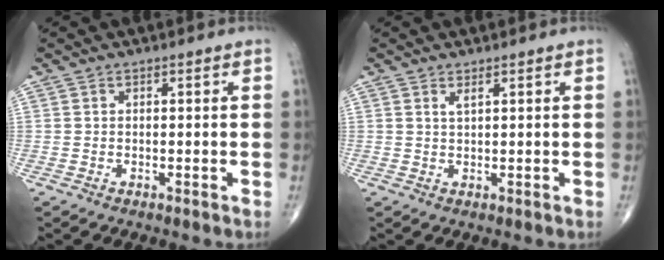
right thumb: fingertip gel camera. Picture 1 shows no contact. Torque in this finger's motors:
{"motor_torque": [-0.20, -0.20, 0.25, 0.19, 0.06]}